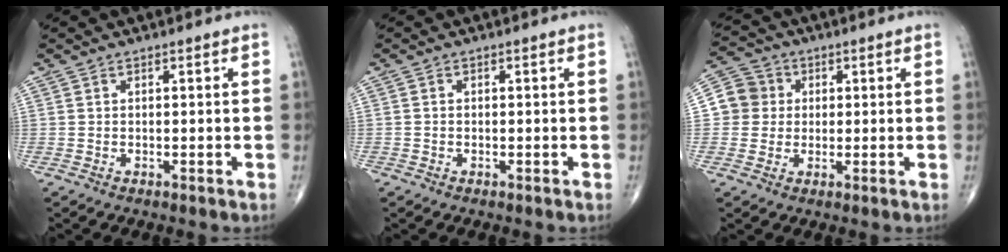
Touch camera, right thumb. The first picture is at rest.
{"total": 0.7, "force": [-0.1, 0.6, 0.2], "torque": [0.000, 0.003, -0.002]}
{"total": 7.1, "force": [0.7, 6.9, 1.3], "torque": [0.001, 0.010, 0.002]}